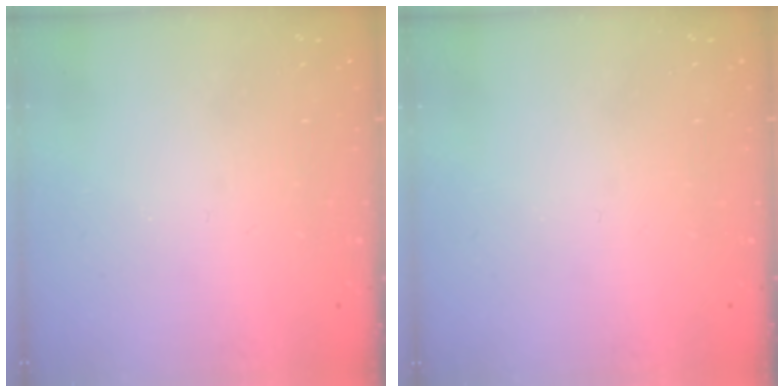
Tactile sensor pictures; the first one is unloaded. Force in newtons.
{"total": 0.0}